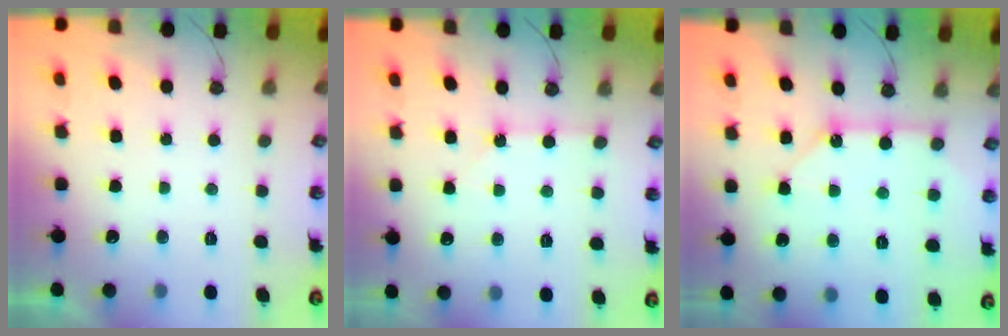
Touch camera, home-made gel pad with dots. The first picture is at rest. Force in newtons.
{"total": 1.1, "press": 1.1, "slide": 0.2}
{"total": 10.4, "press": 10.4, "slide": 0.9}